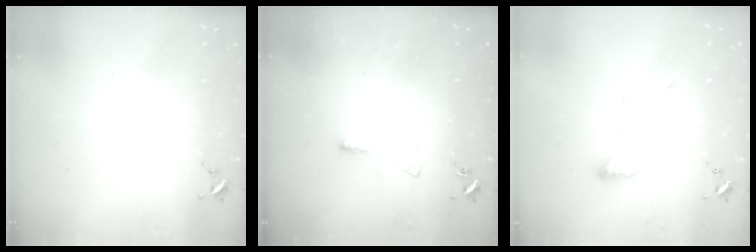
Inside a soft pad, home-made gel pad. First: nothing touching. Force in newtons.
{"total": 3.4, "press": 3.3, "slide": 0.5}
{"total": 9.0, "press": 9.0, "slide": 0.3}